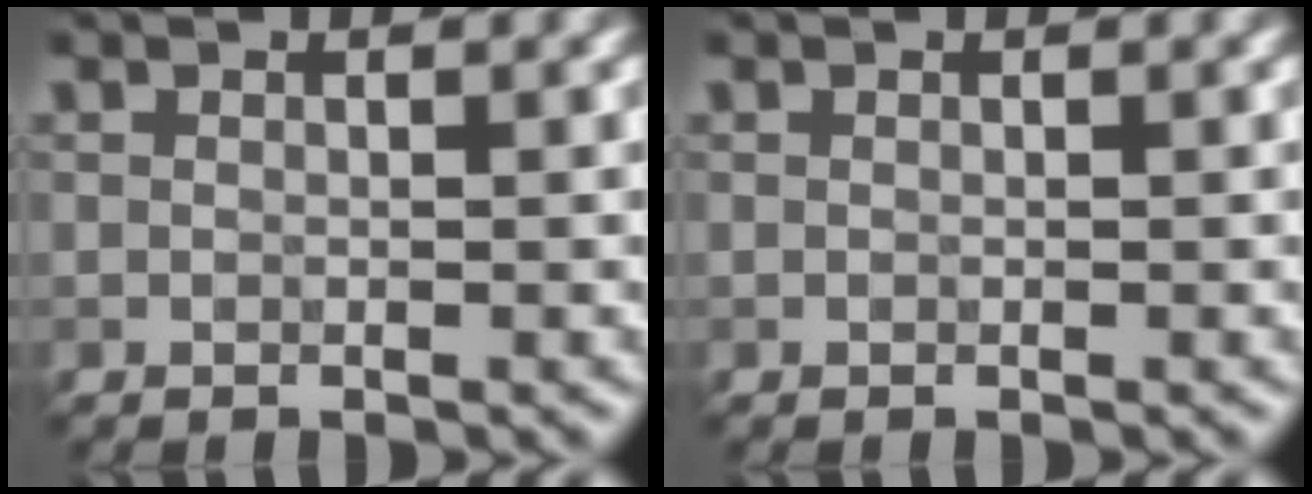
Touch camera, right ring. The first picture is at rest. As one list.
[{"total": 0.0}]